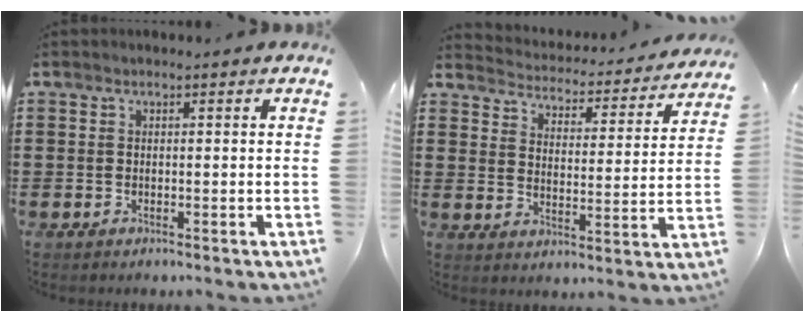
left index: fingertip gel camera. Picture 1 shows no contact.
{"total": 3.4, "force": [3.4, 0.0, -0.2], "torque": [-0.021, -0.034, 0.050]}